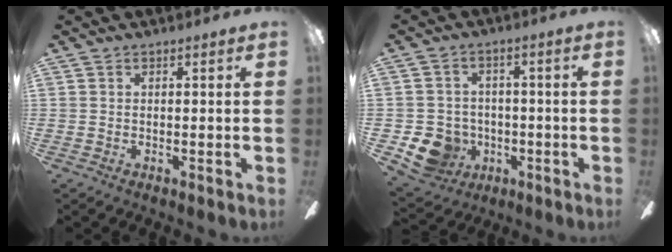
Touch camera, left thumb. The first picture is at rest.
{"total": 9.7, "force": [-3.9, 8.2, 3.3], "torque": [-0.085, 0.025, -0.066]}